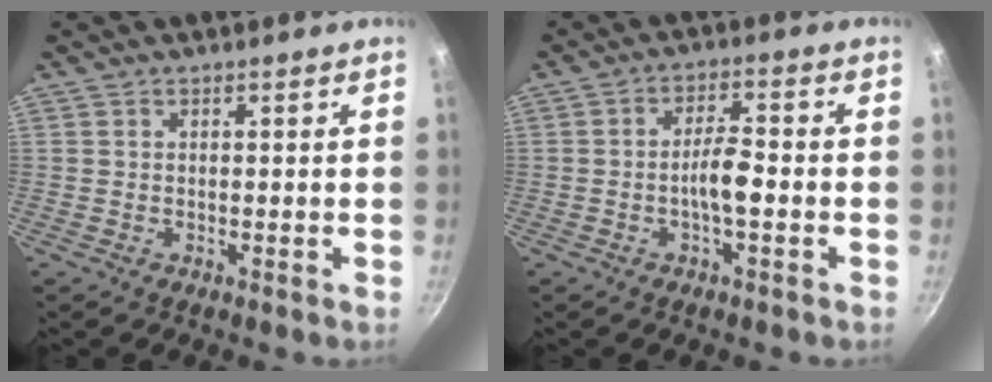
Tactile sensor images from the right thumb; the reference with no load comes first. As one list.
[{"total": 5.5, "force": [-1.2, 1.8, 5.0], "torque": [-0.087, 0.016, -0.025]}]